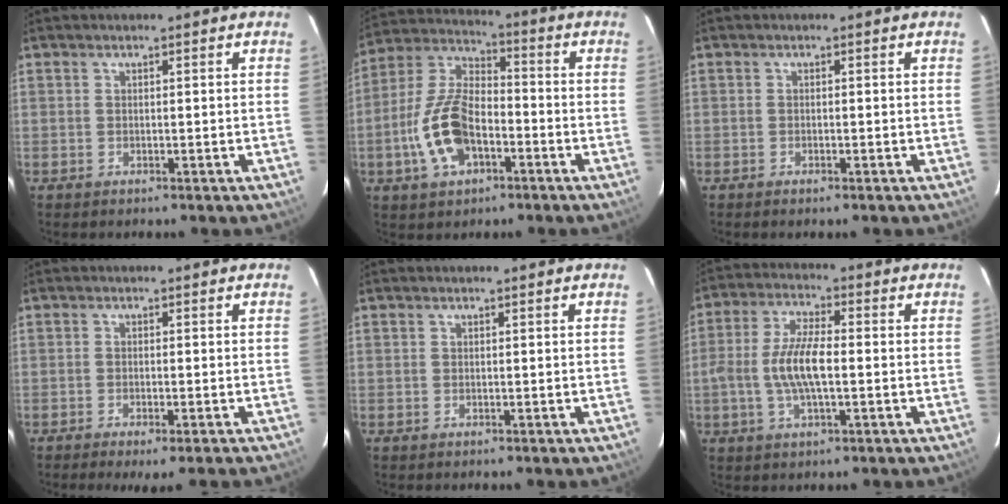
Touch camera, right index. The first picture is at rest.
{"total": 13.8, "force": [-4.9, 7.6, 10.3], "torque": [-0.221, 0.010, -0.087]}
{"total": 0.6, "force": [-0.5, 0.0, 0.3], "torque": [-0.006, 0.000, -0.011]}
{"total": 3.9, "force": [-3.0, -0.1, 2.5], "torque": [-0.051, -0.016, -0.050]}
{"total": 0.0}
{"total": 8.9, "force": [-1.3, 3.0, 8.3], "torque": [-0.171, 0.006, -0.026]}